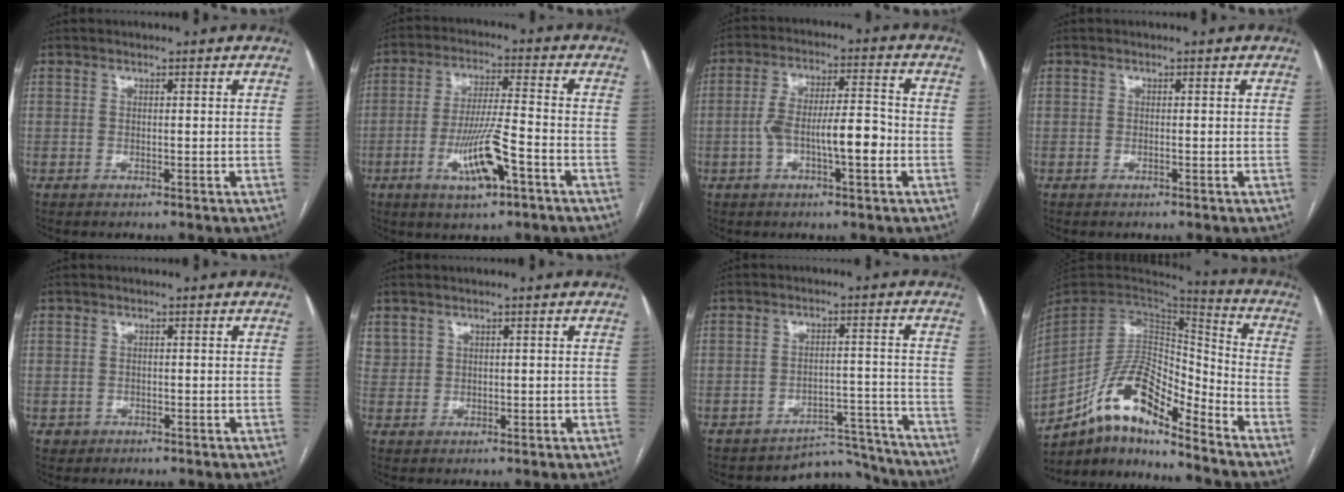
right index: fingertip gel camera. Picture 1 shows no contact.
{"total": 9.9, "force": [-4.3, 1.4, 8.8], "torque": [-0.169, -0.004, -0.072]}
{"total": 9.2, "force": [-2.3, 2.1, 8.7], "torque": [-0.157, 0.022, -0.040]}
{"total": 0.0}
{"total": 1.4, "force": [-0.4, 1.4, 0.0], "torque": [0.001, 0.005, -0.002]}
{"total": 2.0, "force": [1.2, 1.5, 0.3], "torque": [-0.001, 0.005, 0.025]}
{"total": 8.4, "force": [-8.0, 2.0, -1.3], "torque": [0.034, 0.045, -0.106]}
{"total": 14.5, "force": [-10.6, 3.9, 9.1], "torque": [-0.169, 0.033, -0.190]}